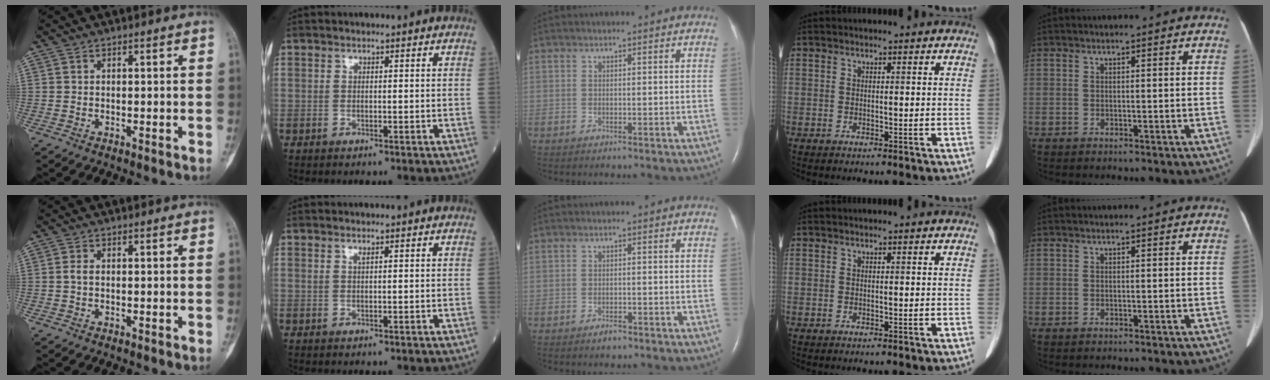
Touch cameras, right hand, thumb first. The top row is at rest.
{"thumb": {"total": 1.1, "force": [-0.1, 0.6, 0.9], "torque": [-0.019, 0.001, -0.002]}, "index": {"total": 0.5, "force": [0.3, 0.0, 0.4], "torque": [-0.011, -0.002, 0.007]}, "middle": {"total": 1.4, "force": [-1.1, 0.5, 0.7], "torque": [-0.016, -0.001, -0.015]}}